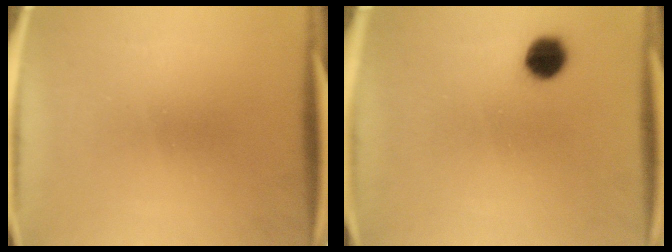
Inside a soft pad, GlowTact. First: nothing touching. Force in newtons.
{"total": 4.7}